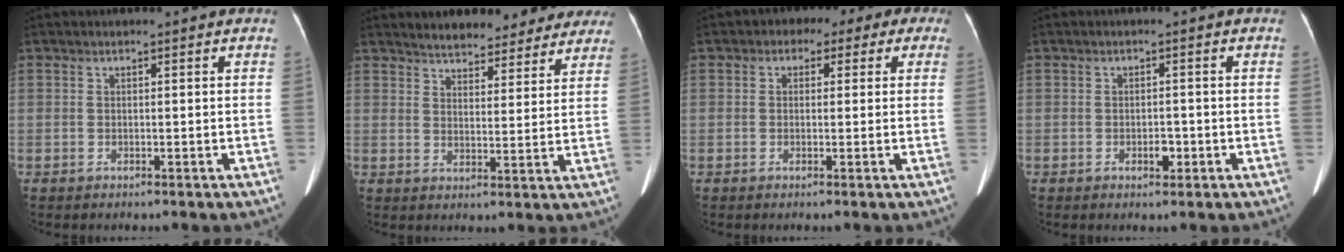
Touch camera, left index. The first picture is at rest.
{"total": 15.2, "force": [13.4, 4.9, 5.4], "torque": [-0.050, -0.012, 0.160]}
{"total": 7.0, "force": [3.2, 4.9, 3.8], "torque": [-0.030, 0.017, 0.024]}
{"total": 1.9, "force": [-1.3, 0.9, 0.9], "torque": [-0.013, -0.016, -0.020]}